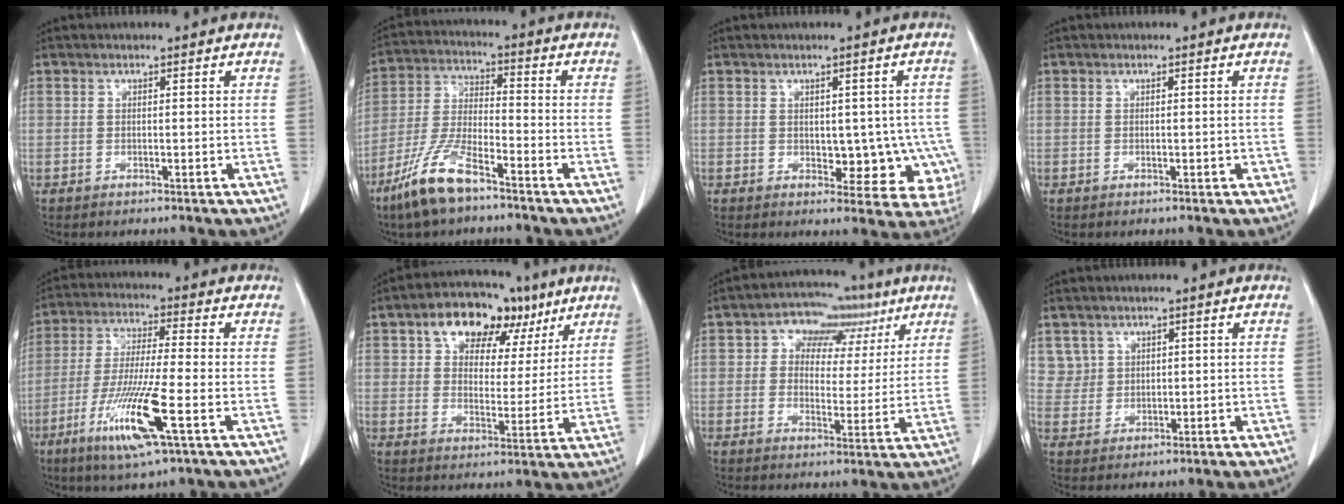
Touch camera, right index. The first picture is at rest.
{"total": 10.5, "force": [-7.3, 2.4, 7.2], "torque": [-0.156, -0.013, -0.144]}
{"total": 8.5, "force": [-1.3, 5.3, 6.5], "torque": [-0.051, 0.013, -0.005]}
{"total": 0.9, "force": [-0.3, 0.6, 0.6], "torque": [-0.007, 0.005, -0.002]}
{"total": 12.6, "force": [-5.2, 0.3, 11.4], "torque": [-0.232, -0.027, -0.097]}
{"total": 12.5, "force": [6.8, 7.8, 7.0], "torque": [-0.092, 0.035, 0.106]}
{"total": 9.9, "force": [4.5, 6.6, 5.8], "torque": [-0.066, 0.033, 0.064]}
{"total": 3.6, "force": [1.8, 3.1, -0.3], "torque": [0.016, 0.008, 0.035]}